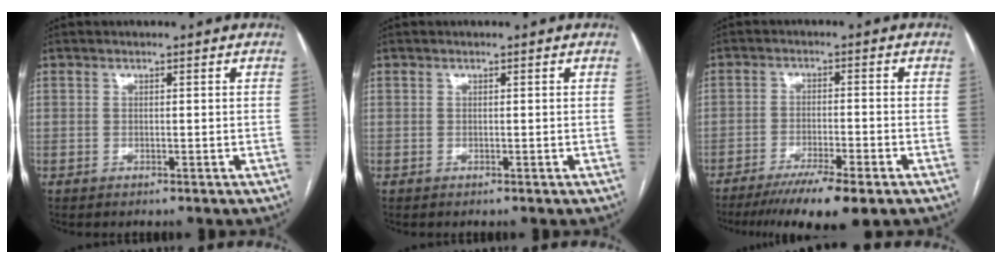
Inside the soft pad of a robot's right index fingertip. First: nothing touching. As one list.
[{"total": 0.0}, {"total": 10.2, "force": [-7.5, 0.5, 6.9], "torque": [-0.104, -0.023, -0.118]}]